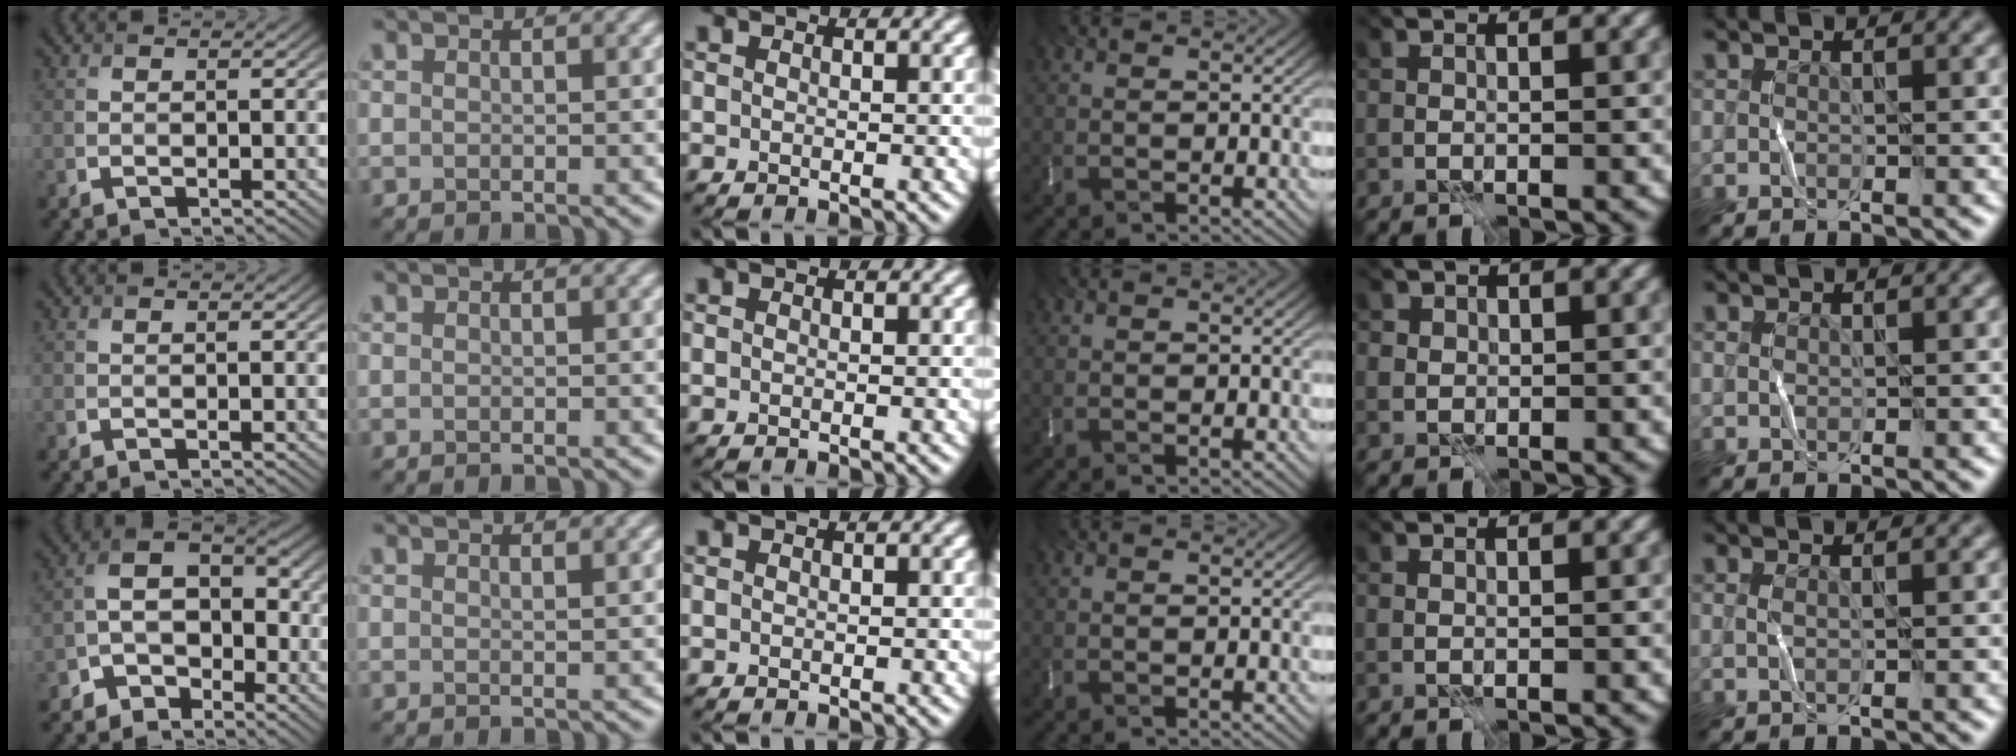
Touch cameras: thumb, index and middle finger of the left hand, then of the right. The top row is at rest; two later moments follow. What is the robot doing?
{"motion": "fold", "object": "bubble wrap"}